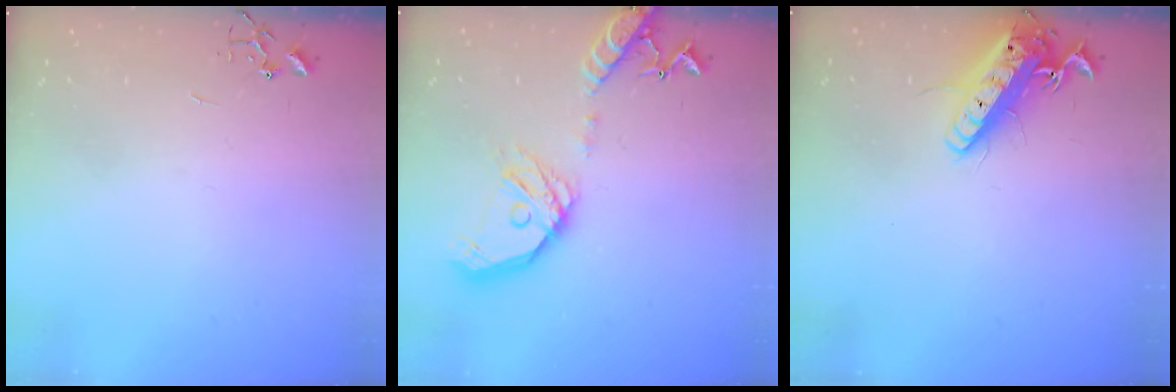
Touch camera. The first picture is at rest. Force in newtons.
{"total": 17.9, "press": 17.7, "slide": 2.6}
{"total": 15.2, "press": 14.9, "slide": 3.0}